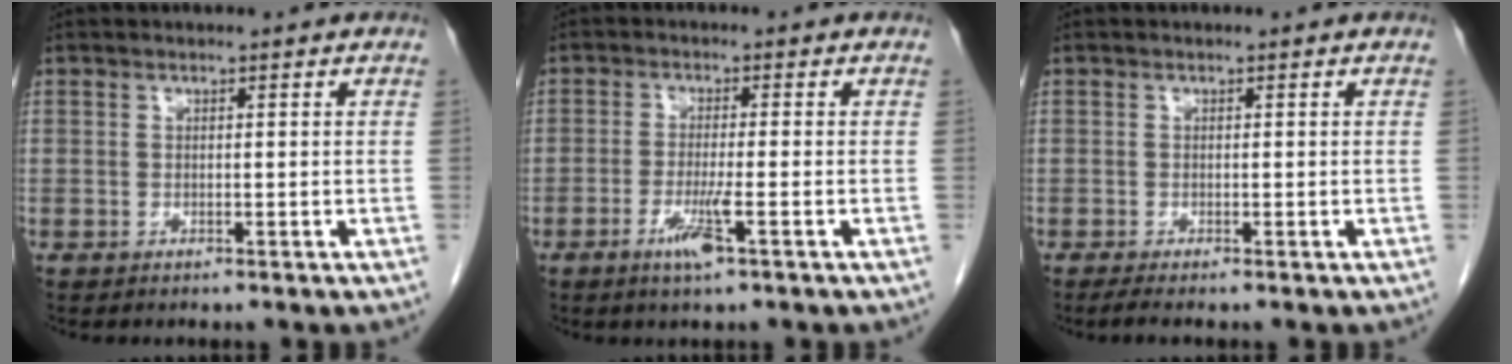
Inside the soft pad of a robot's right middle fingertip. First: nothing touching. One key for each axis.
{"total": 4.2, "fx": -2.0, "fy": -0.1, "fz": 3.7, "tx": -0.074, "ty": -0.010, "tz": -0.040}
{"total": 1.2, "fx": -0.9, "fy": -0.1, "fz": 0.8, "tx": -0.021, "ty": -0.005, "tz": -0.018}